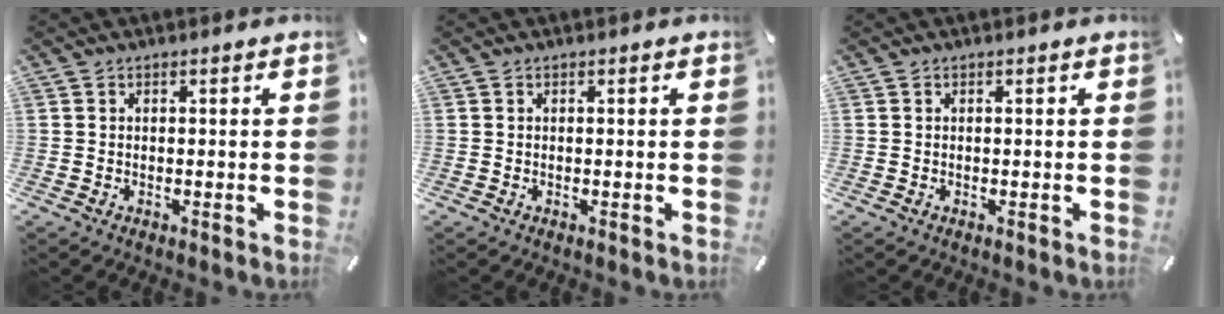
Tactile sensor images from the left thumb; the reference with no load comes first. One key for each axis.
{"total": 0.0}
{"total": 0.0}